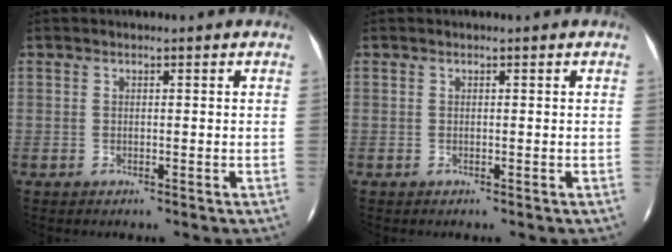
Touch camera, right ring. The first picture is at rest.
{"total": 0.0}